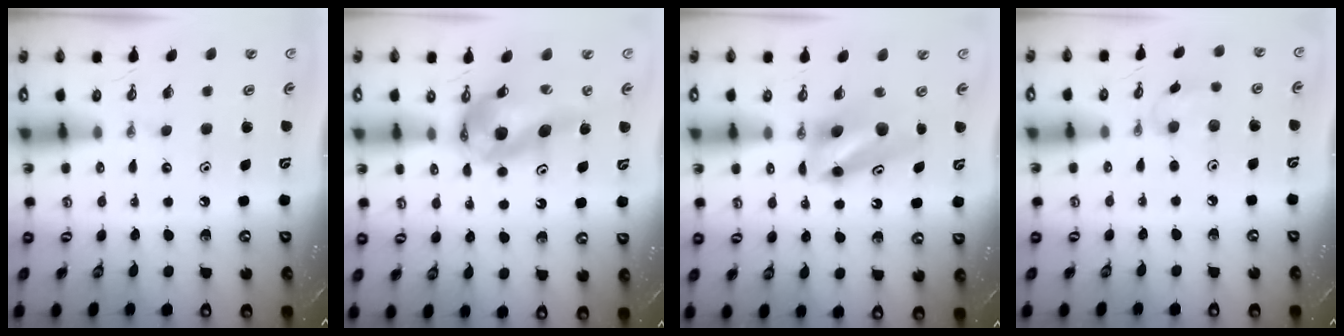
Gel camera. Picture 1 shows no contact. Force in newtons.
{"total": 14.2, "press": 14.1, "slide": 1.5}
{"total": 8.0, "press": 7.3, "slide": 3.2}
{"total": 5.8, "press": 5.7, "slide": 1.1}